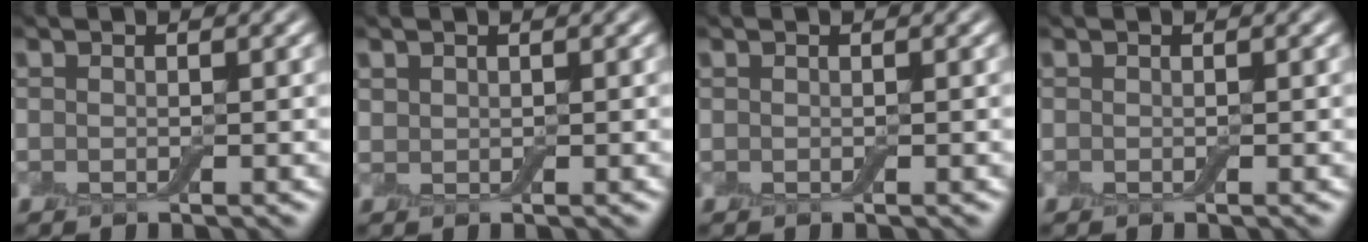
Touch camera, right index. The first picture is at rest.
{"total": 0.6, "force": [0.5, 0.4, 0.1], "torque": [-0.003, 0.001, 0.013]}
{"total": 0.0}
{"total": 0.0}